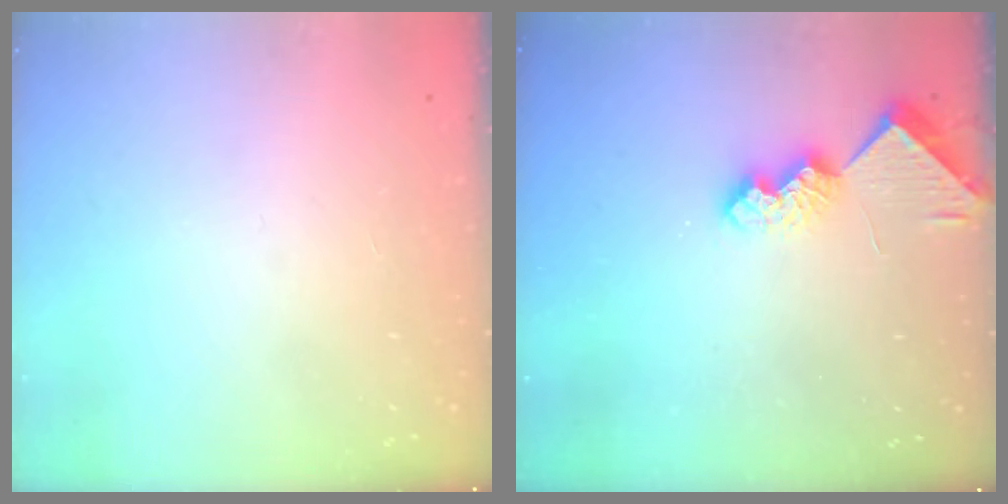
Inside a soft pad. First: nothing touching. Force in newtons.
{"total": 7.9, "press": 7.8, "slide": 0.5}